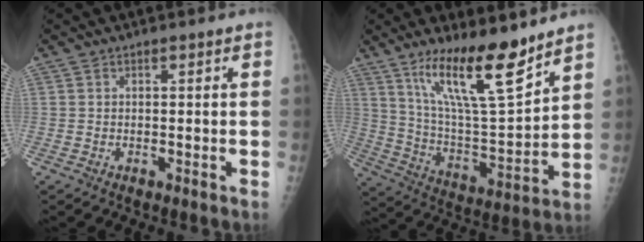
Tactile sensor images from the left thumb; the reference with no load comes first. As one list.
[{"total": 17.5, "force": [12.1, 3.6, 12.2], "torque": [-0.188, -0.078, 0.222]}]